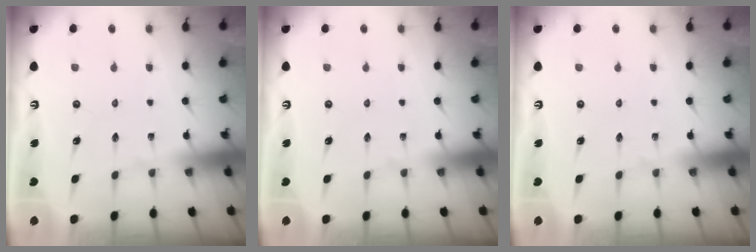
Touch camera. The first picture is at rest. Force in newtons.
{"total": 0.0}
{"total": 0.0}